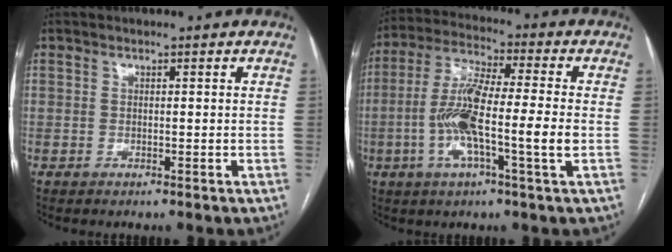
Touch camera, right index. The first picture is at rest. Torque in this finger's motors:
{"motor_torque": [1.75, -0.07, 1.05, 0.21]}